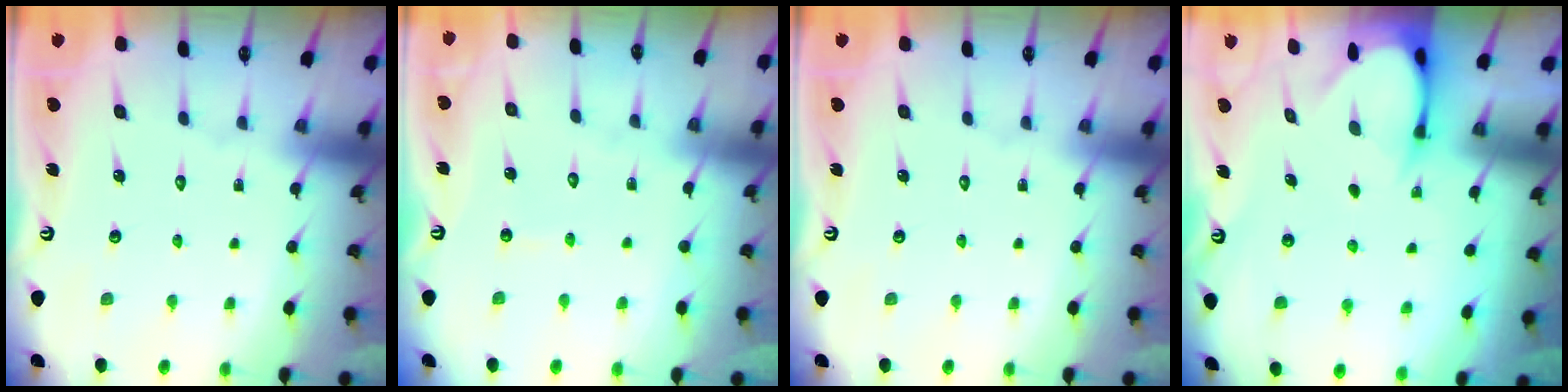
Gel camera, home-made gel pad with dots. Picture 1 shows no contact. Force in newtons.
{"total": 2.6, "press": 2.6, "slide": 0.2}
{"total": 0.0}
{"total": 3.6, "press": 3.6, "slide": 0.3}